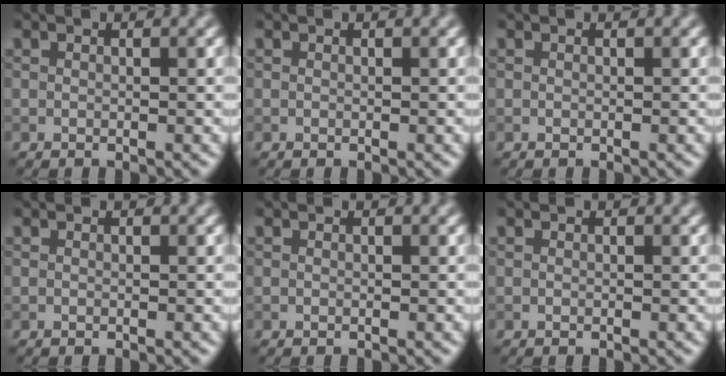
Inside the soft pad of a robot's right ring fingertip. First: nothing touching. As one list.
[{"total": 0.0}, {"total": 0.0}, {"total": 0.0}, {"total": 0.0}, {"total": 0.0}]